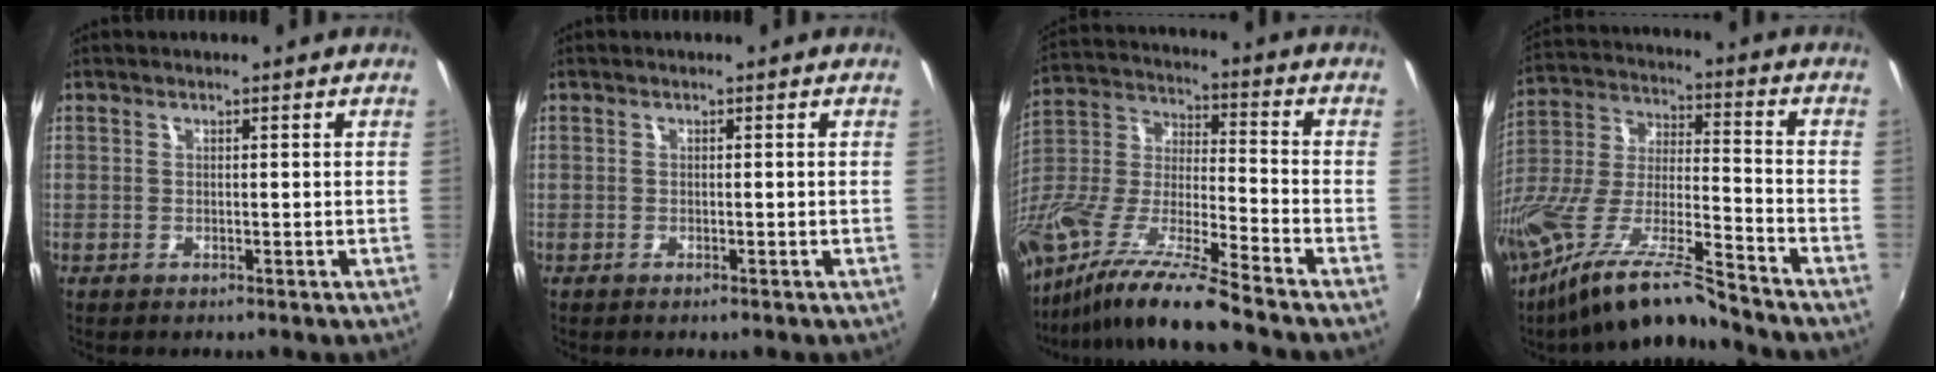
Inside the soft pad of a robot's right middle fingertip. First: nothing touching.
{"total": 0.6, "force": [-0.6, 0.2, 0.2], "torque": [-0.003, 0.001, -0.007]}
{"total": 18.9, "force": [-14.6, 0.7, 12.1], "torque": [-0.232, -0.034, -0.282]}
{"total": 16.8, "force": [-13.3, 1.0, 10.2], "torque": [-0.203, -0.025, -0.255]}